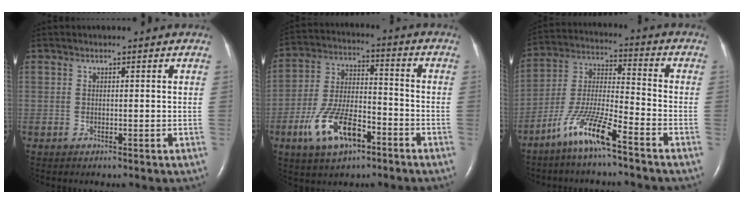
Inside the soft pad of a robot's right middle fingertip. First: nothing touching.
{"total": 11.8, "force": [-6.0, 4.8, 8.9], "torque": [-0.193, 0.008, -0.105]}
{"total": 10.5, "force": [-7.3, 0.5, 7.6], "torque": [-0.161, -0.014, -0.147]}